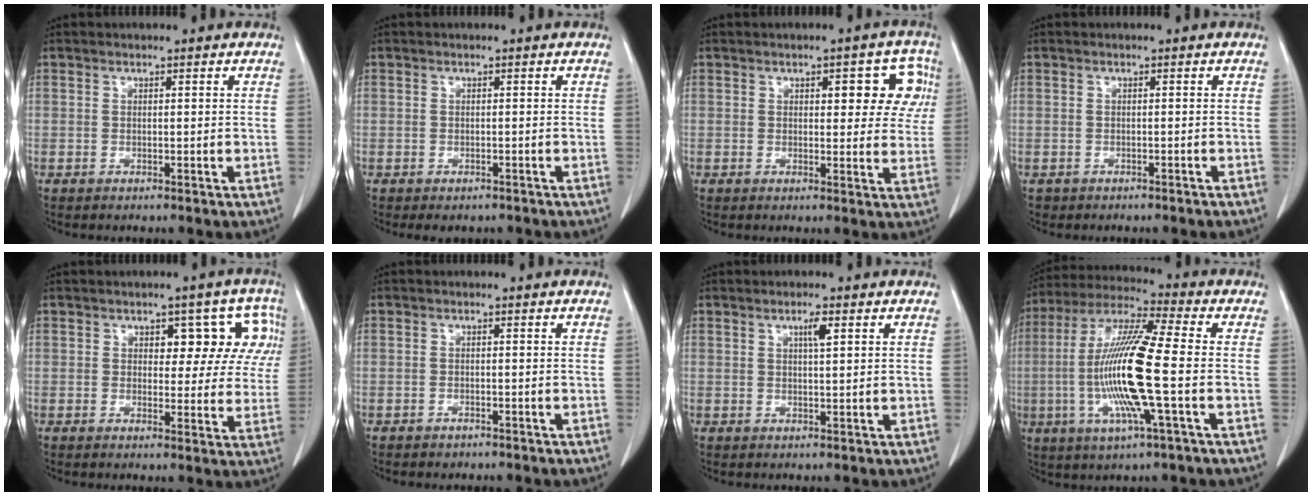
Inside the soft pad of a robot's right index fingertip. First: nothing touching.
{"total": 2.8, "force": [-2.2, 1.7, 0.5], "torque": [-0.002, 0.002, -0.028]}
{"total": 7.3, "force": [2.4, 3.3, 6.1], "torque": [-0.051, 0.019, 0.024]}
{"total": 1.9, "force": [-1.6, 1.0, 0.3], "torque": [-0.012, 0.001, -0.018]}
{"total": 8.1, "force": [2.7, 4.5, 6.2], "torque": [-0.046, 0.029, 0.028]}
{"total": 1.9, "force": [-1.6, 0.8, 0.6], "torque": [-0.016, 0.000, -0.015]}
{"total": 2.1, "force": [0.9, 0.1, 1.9], "torque": [-0.034, -0.001, 0.015]}
{"total": 16.0, "force": [-2.5, 0.6, 15.8], "torque": [-0.324, -0.006, -0.056]}